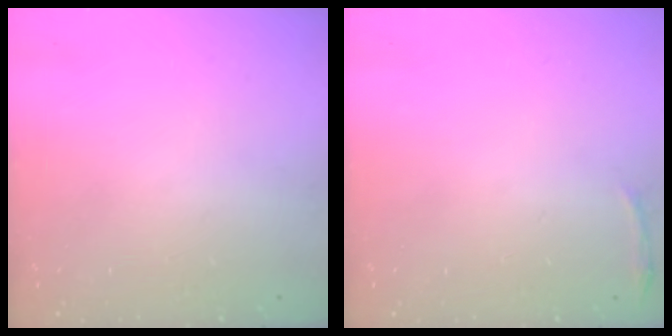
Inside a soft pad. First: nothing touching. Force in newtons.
{"total": 3.0, "press": 1.9, "slide": 2.3}